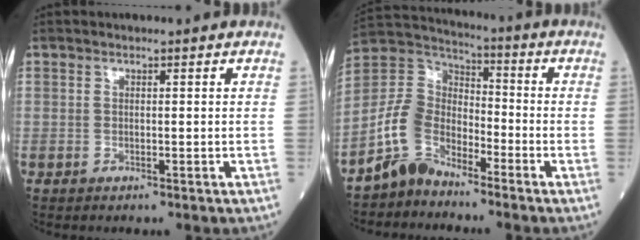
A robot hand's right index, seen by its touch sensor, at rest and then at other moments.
{"total": 8.2, "force": [-5.9, 4.8, 2.9], "torque": [-0.068, 0.027, -0.126]}